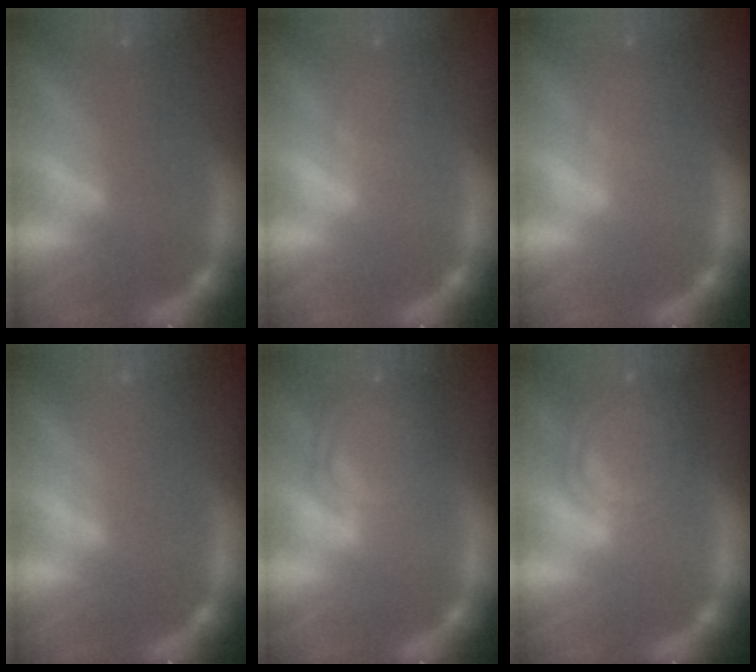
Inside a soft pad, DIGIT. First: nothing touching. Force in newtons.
{"total": 2.0}
{"total": 2.0}
{"total": 1.4}
{"total": 6.0}
{"total": 6.5}